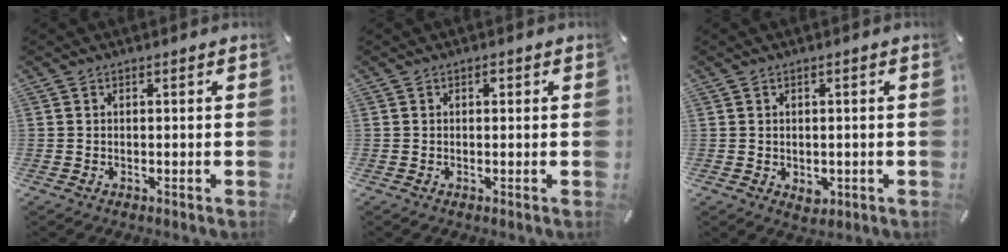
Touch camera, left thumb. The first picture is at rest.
{"total": 0.9, "force": [0.3, 0.6, 0.7], "torque": [-0.014, 0.003, 0.004]}
{"total": 2.6, "force": [-0.6, 2.1, 1.4], "torque": [-0.014, 0.001, -0.011]}